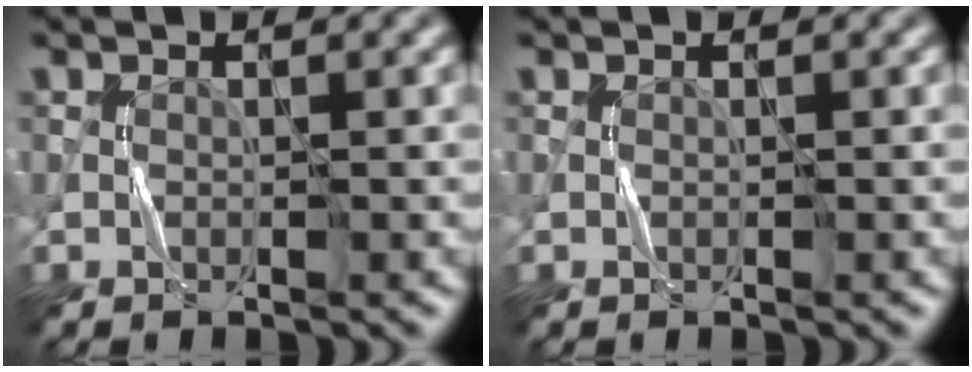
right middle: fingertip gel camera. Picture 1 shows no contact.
{"total": 0.0}